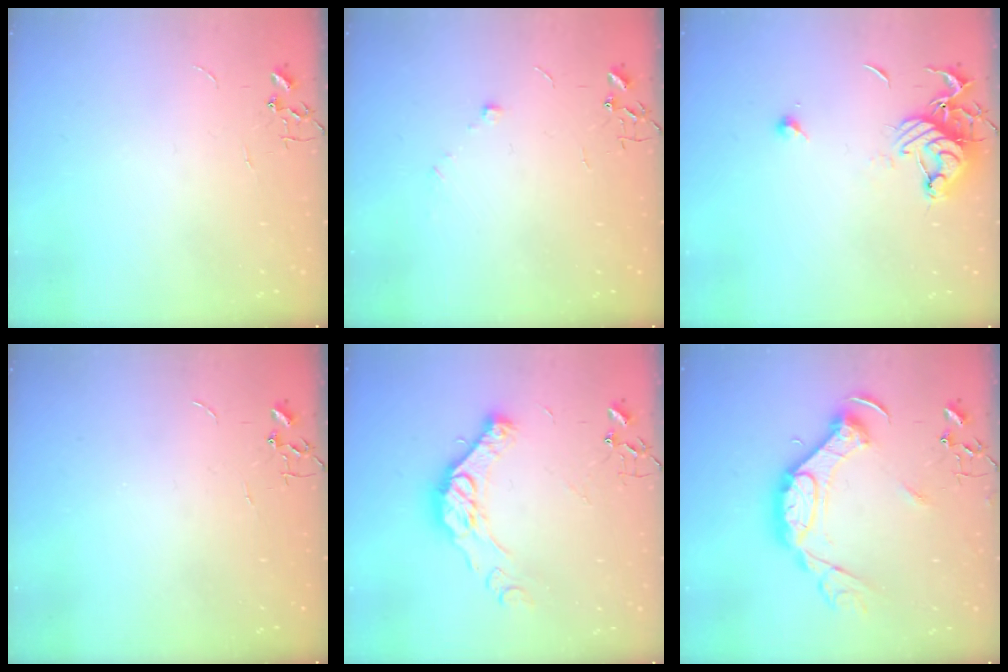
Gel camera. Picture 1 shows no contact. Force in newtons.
{"total": 4.2, "press": 4.2, "slide": 0.5}
{"total": 10.4, "press": 10.4, "slide": 0.8}
{"total": 0.0}
{"total": 15.5, "press": 15.4, "slide": 1.7}
{"total": 17.5, "press": 17.4, "slide": 1.1}